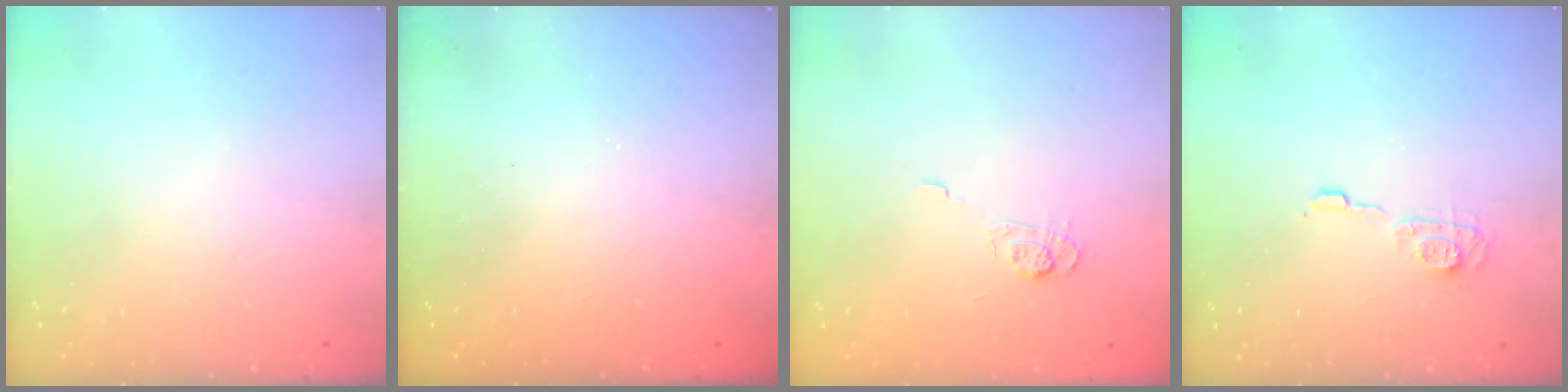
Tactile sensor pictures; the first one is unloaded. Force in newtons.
{"total": 2.5, "press": 2.4, "slide": 0.8}
{"total": 3.1, "press": 2.7, "slide": 1.6}
{"total": 6.8, "press": 6.8, "slide": 0.2}